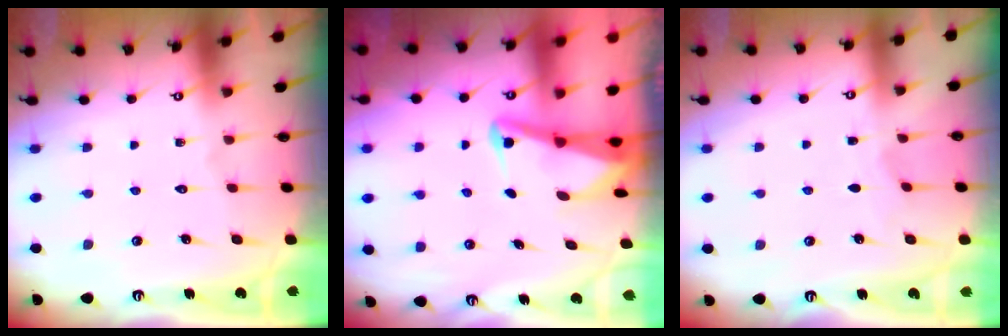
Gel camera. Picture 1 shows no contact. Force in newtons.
{"total": 2.8, "press": 2.7, "slide": 0.7}
{"total": 2.8, "press": 2.8, "slide": 0.4}